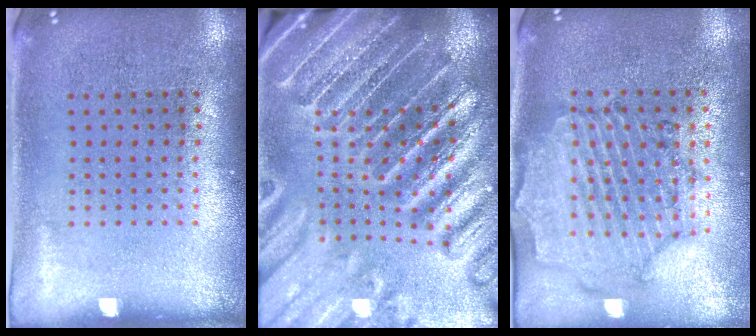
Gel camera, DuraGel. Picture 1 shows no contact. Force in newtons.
{"total": 4.4, "press": 4.1, "slide": 1.5}
{"total": 1.4, "press": 1.4, "slide": 0.2}